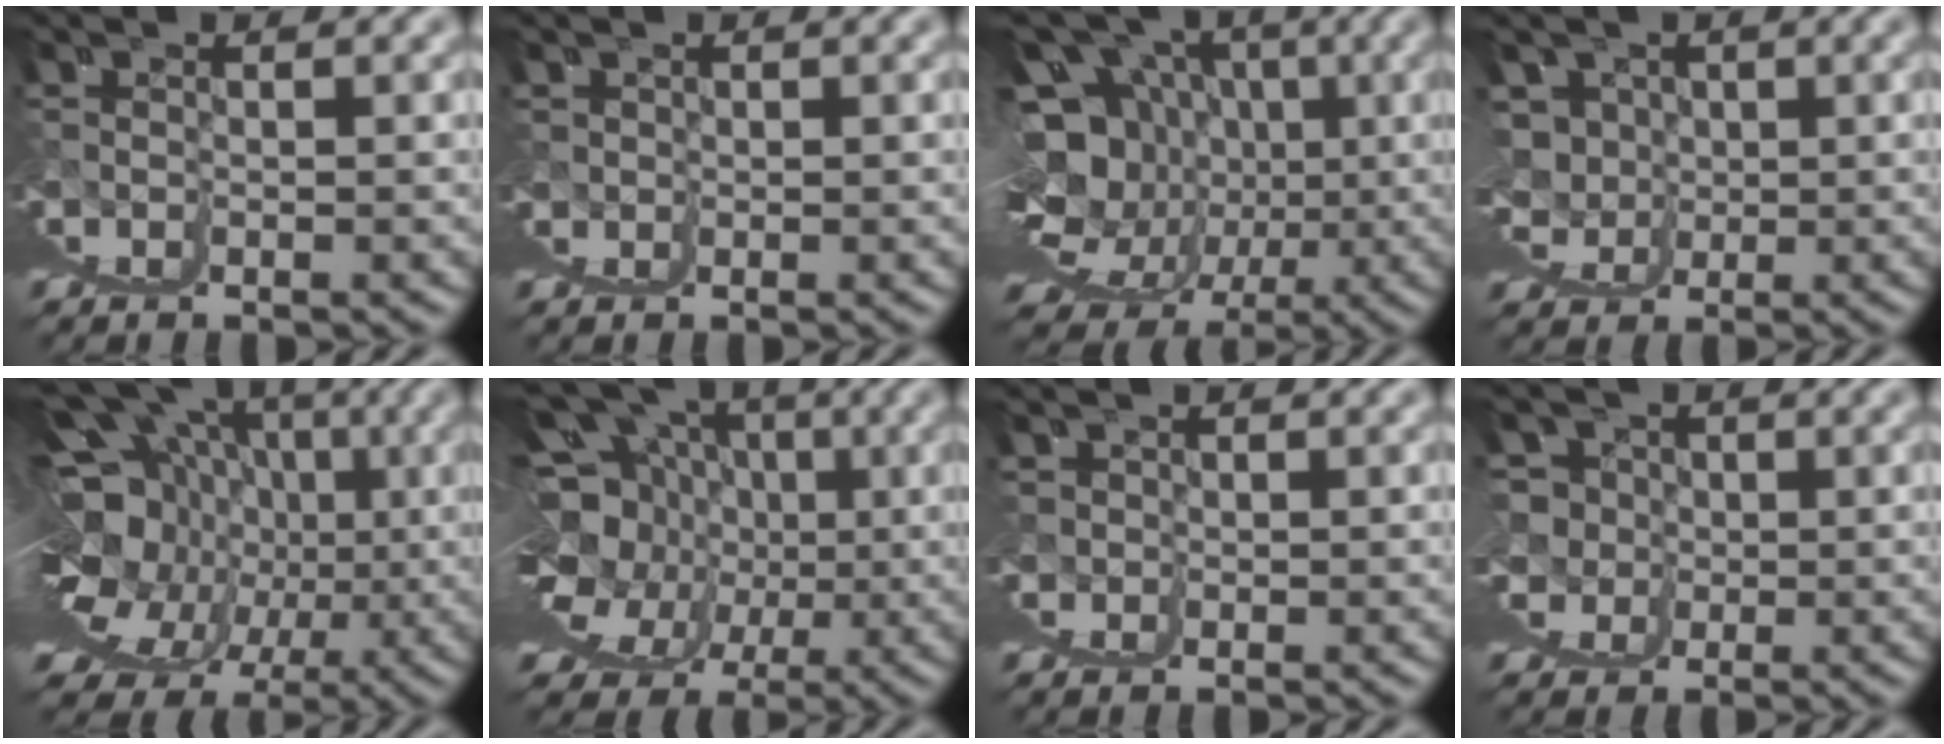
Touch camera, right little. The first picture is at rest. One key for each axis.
{"total": 1.3, "fx": 0.7, "fy": -0.5, "fz": -1.0, "tx": 0.018, "ty": -0.002, "tz": 0.011}
{"total": 14.0, "fx": 4.1, "fy": 9.0, "fz": 9.9, "tx": -0.132, "ty": 0.001, "tz": 0.069}
{"total": 4.5, "fx": 1.4, "fy": 3.8, "fz": 1.8, "tx": -0.032, "ty": -0.031, "tz": 0.031}
{"total": 15.1, "fx": 3.1, "fy": 9.2, "fz": 11.6, "tx": -0.154, "ty": -0.009, "tz": 0.063}
{"total": 14.5, "fx": 4.5, "fy": 9.5, "fz": 9.9, "tx": -0.131, "ty": -0.001, "tz": 0.076}
{"total": 1.6, "fx": 1.0, "fy": -0.5, "fz": -1.2, "tx": 0.024, "ty": -0.003, "tz": 0.014}
{"total": 3.3, "fx": 1.1, "fy": 2.8, "fz": 1.4, "tx": -0.016, "ty": -0.014, "tz": 0.018}